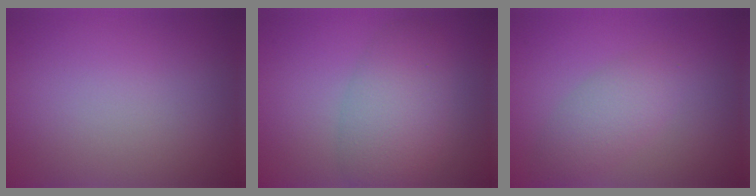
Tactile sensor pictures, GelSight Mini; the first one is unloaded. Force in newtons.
{"total": 6.4, "press": 6.4, "slide": 0.1}
{"total": 2.8, "press": 2.8, "slide": 0.2}